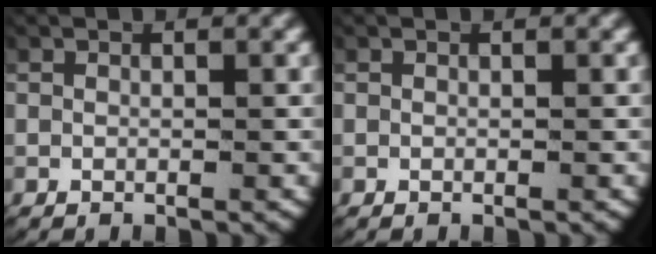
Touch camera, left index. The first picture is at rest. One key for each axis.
{"total": 0.0}